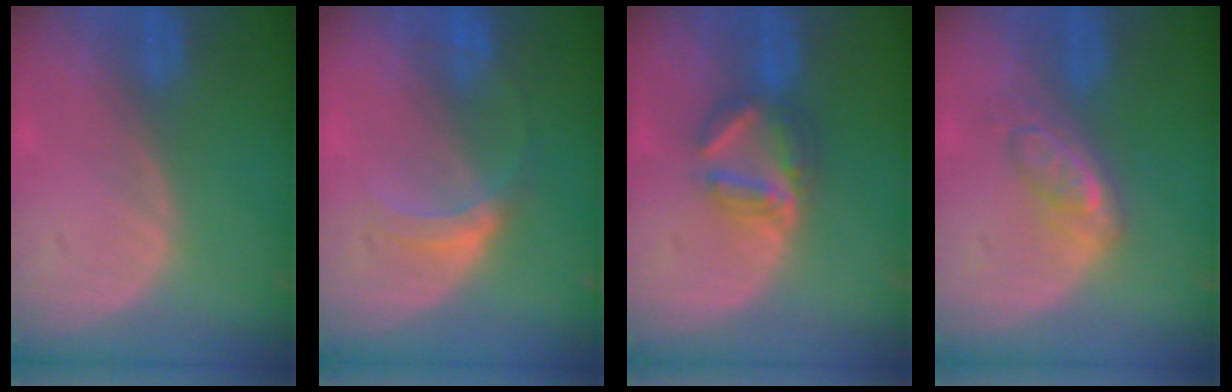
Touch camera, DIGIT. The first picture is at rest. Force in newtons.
{"total": 4.0, "press": 3.7, "slide": 1.6}
{"total": 5.9, "press": 5.4, "slide": 2.3}
{"total": 5.0, "press": 4.6, "slide": 2.0}